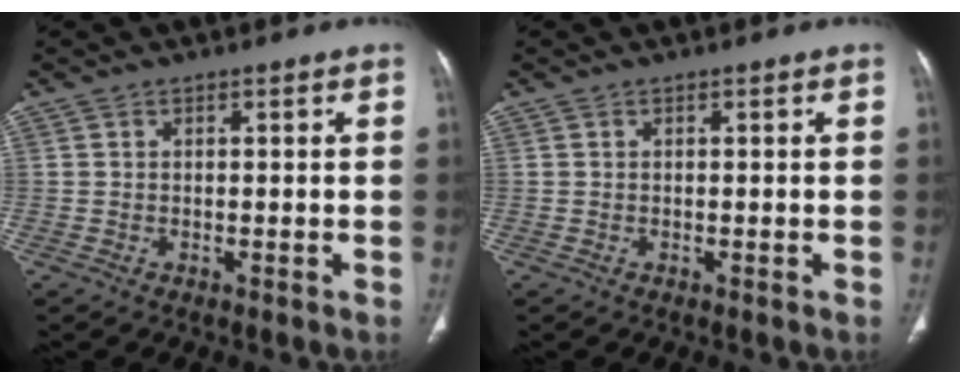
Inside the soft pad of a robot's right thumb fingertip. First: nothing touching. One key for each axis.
{"total": 0.0}